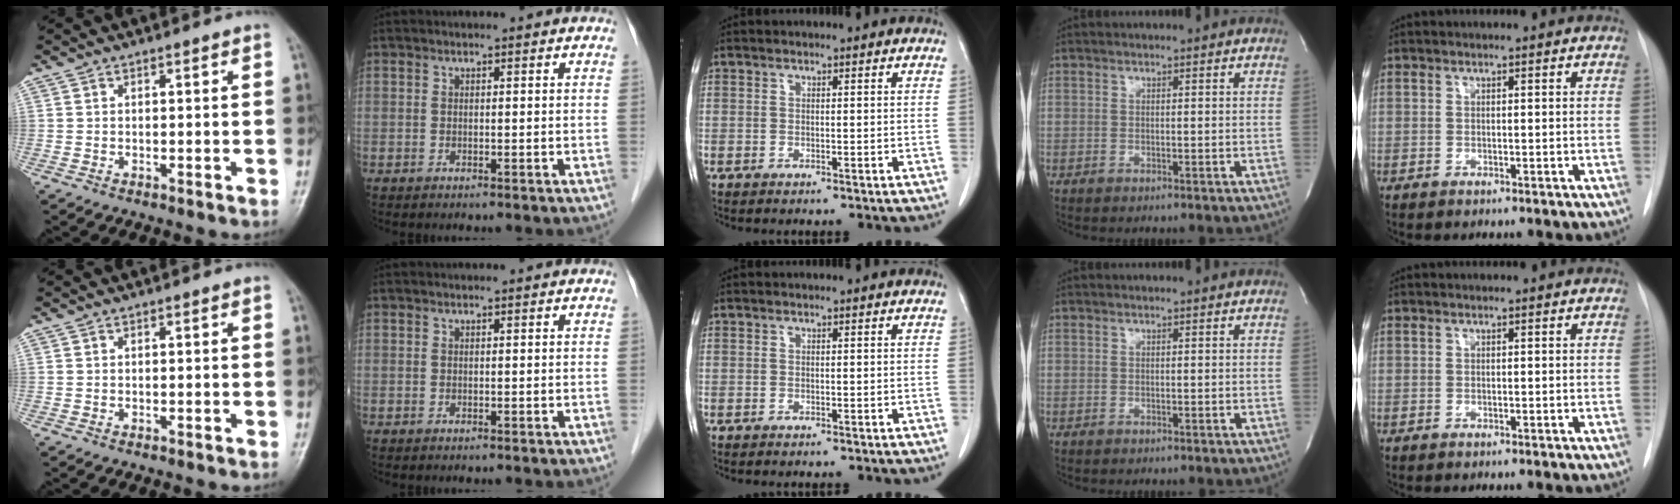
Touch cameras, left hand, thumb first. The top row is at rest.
{}